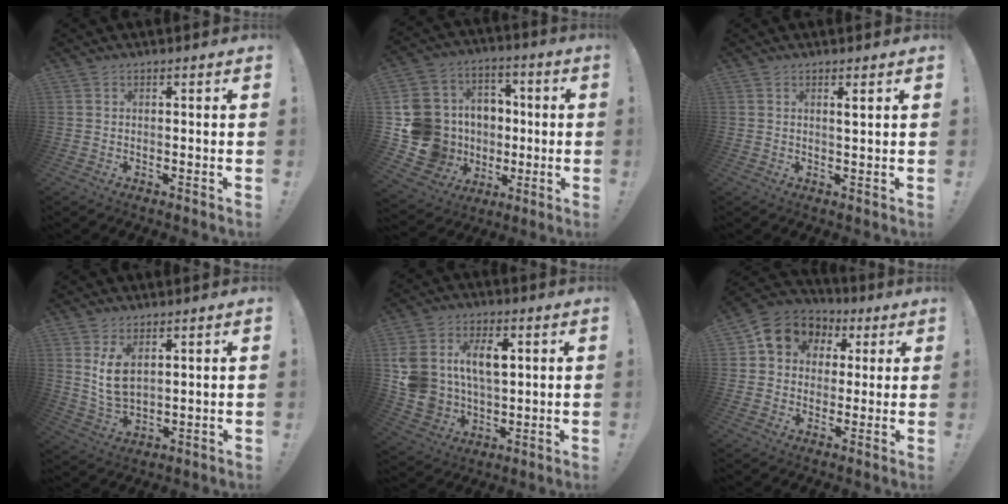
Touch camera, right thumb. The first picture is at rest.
{"total": 20.1, "force": [-2.1, 18.4, 7.8], "torque": [-0.147, 0.016, 0.018]}
{"total": 1.5, "force": [0.7, -0.1, 1.3], "torque": [-0.015, -0.008, 0.008]}
{"total": 8.0, "force": [3.1, 4.5, 5.8], "torque": [-0.118, -0.013, 0.054]}
{"total": 15.2, "force": [3.9, 11.3, 9.5], "torque": [-0.173, -0.015, 0.077]}
{"total": 10.2, "force": [3.2, 8.8, 4.1], "torque": [-0.050, -0.013, 0.064]}